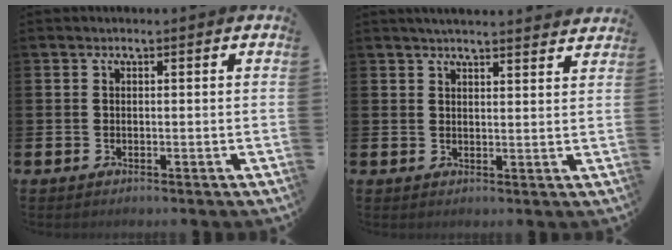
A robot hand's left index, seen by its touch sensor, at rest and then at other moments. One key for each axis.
{"total": 3.2, "fx": 3.2, "fy": -0.1, "fz": 0.5, "tx": -0.017, "ty": -0.013, "tz": 0.058}